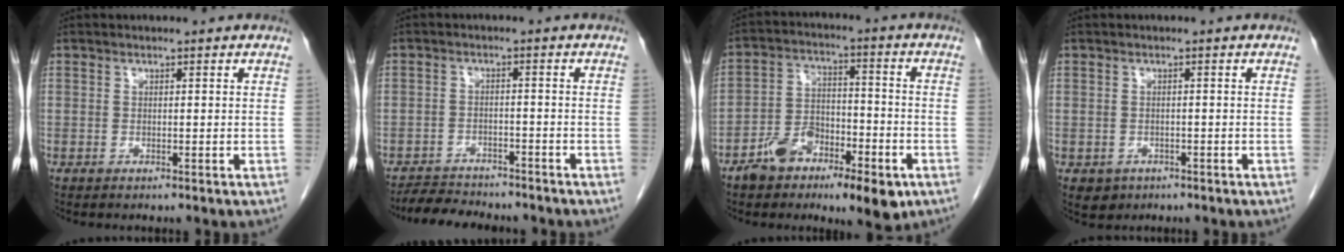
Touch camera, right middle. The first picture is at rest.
{"total": 6.4, "force": [-6.0, 1.9, 1.2], "torque": [-0.020, -0.009, -0.095]}
{"total": 11.5, "force": [-6.4, 5.2, 8.0], "torque": [-0.139, 0.018, -0.101]}
{"total": 2.4, "force": [-1.2, 2.0, 0.5], "torque": [-0.008, 0.004, -0.011]}